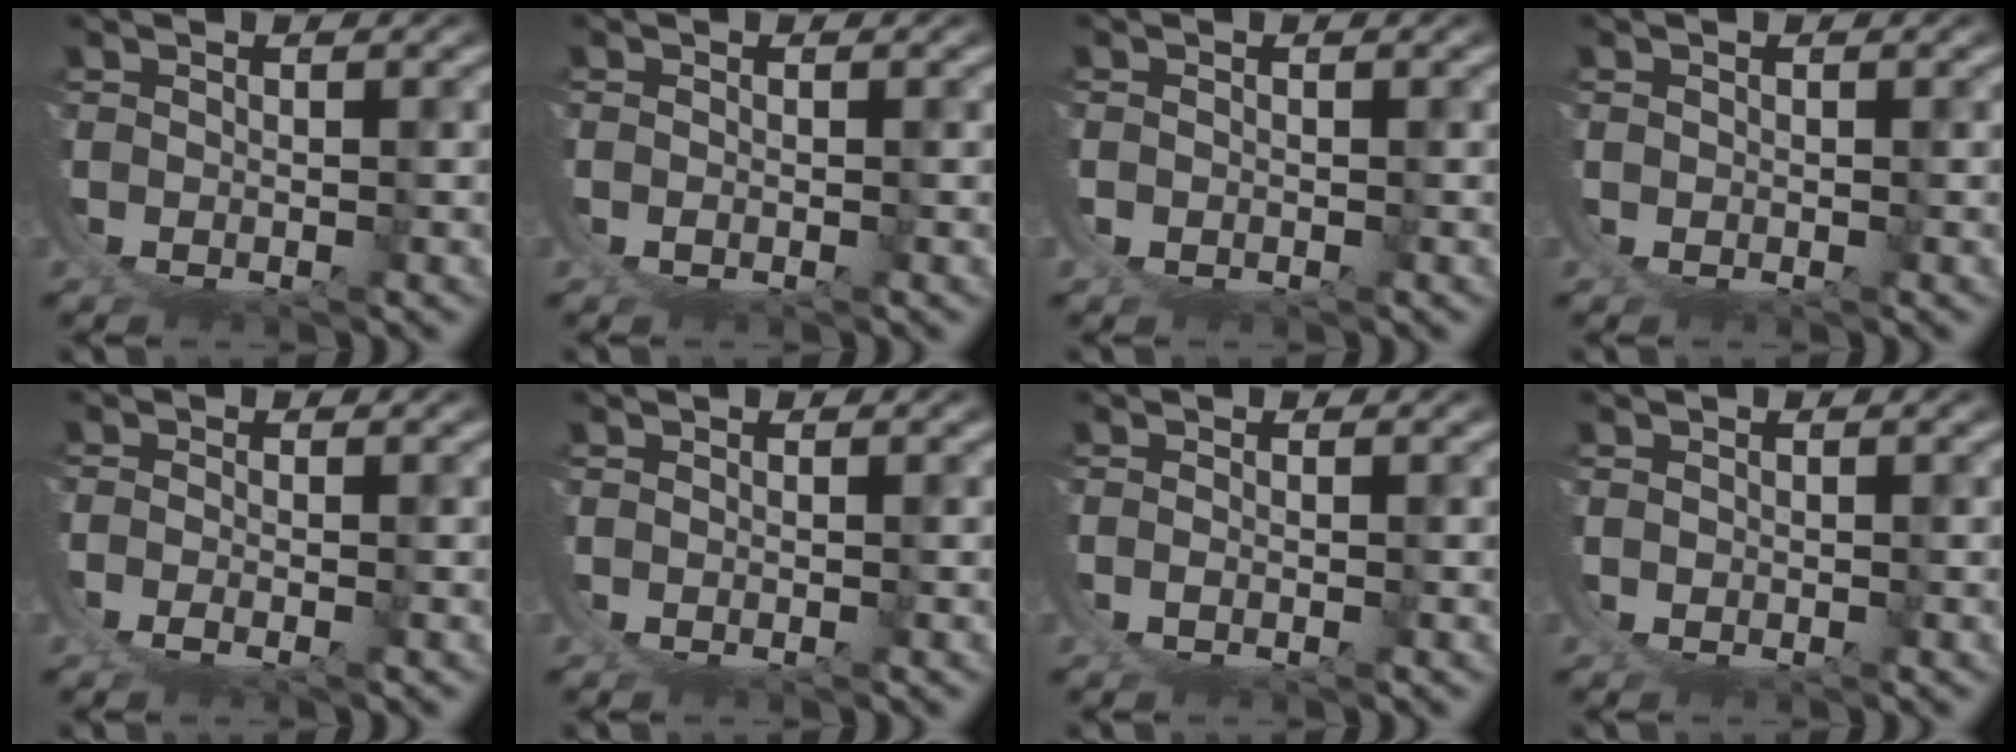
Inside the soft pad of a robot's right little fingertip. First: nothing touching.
{"total": 0.5, "force": [0.4, 0.1, 0.3], "torque": [-0.006, 0.002, 0.008]}
{"total": 0.9, "force": [0.4, 0.8, 0.1], "torque": [-0.010, 0.002, 0.005]}
{"total": 0.5, "force": [0.2, 0.4, -0.2], "torque": [0.003, 0.002, 0.002]}
{"total": 1.8, "force": [0.3, 0.8, 1.6], "torque": [-0.043, -0.011, 0.010]}
{"total": 0.0}
{"total": 0.9, "force": [0.3, 0.3, 0.7], "torque": [-0.019, -0.001, 0.007]}
{"total": 0.8, "force": [0.4, 0.7, -0.1], "torque": [0.000, 0.002, 0.004]}